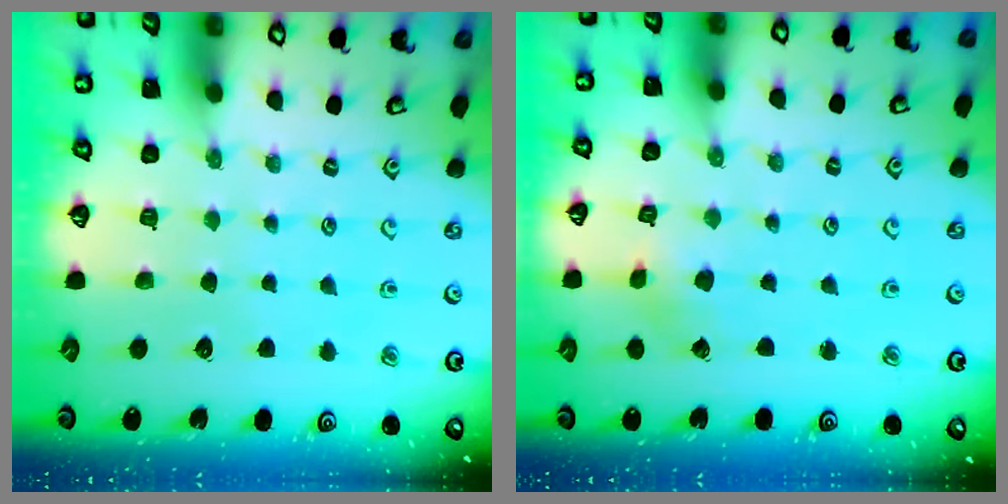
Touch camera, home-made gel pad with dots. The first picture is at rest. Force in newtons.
{"total": 2.5, "press": 2.4, "slide": 0.3}